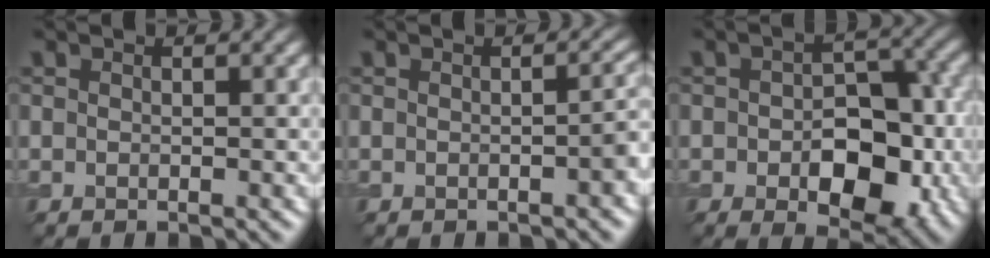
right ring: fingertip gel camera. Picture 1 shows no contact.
{"total": 2.4, "force": [-0.6, 0.9, 2.1], "torque": [-0.004, 0.014, -0.001]}
{"total": 8.6, "force": [-2.0, 5.1, 6.7], "torque": [-0.093, -0.001, -0.020]}